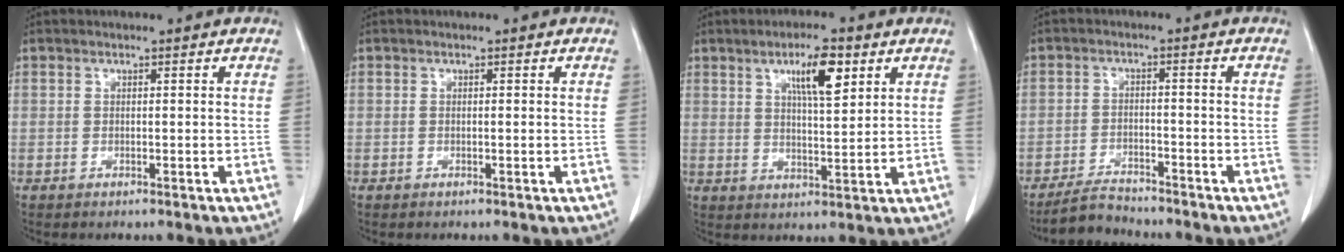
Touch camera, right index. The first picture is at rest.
{"total": 0.0}
{"total": 7.3, "force": [3.6, 1.5, 6.2], "torque": [-0.106, 0.002, 0.061]}
{"total": 4.5, "force": [-4.3, 1.0, 0.6], "torque": [-0.016, -0.011, -0.078]}